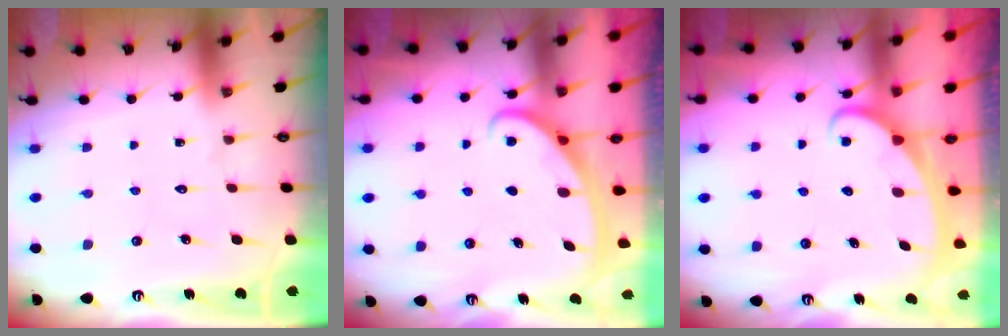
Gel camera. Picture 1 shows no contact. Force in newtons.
{"total": 2.9, "press": 2.9, "slide": 0.4}
{"total": 2.6, "press": 2.6, "slide": 0.3}